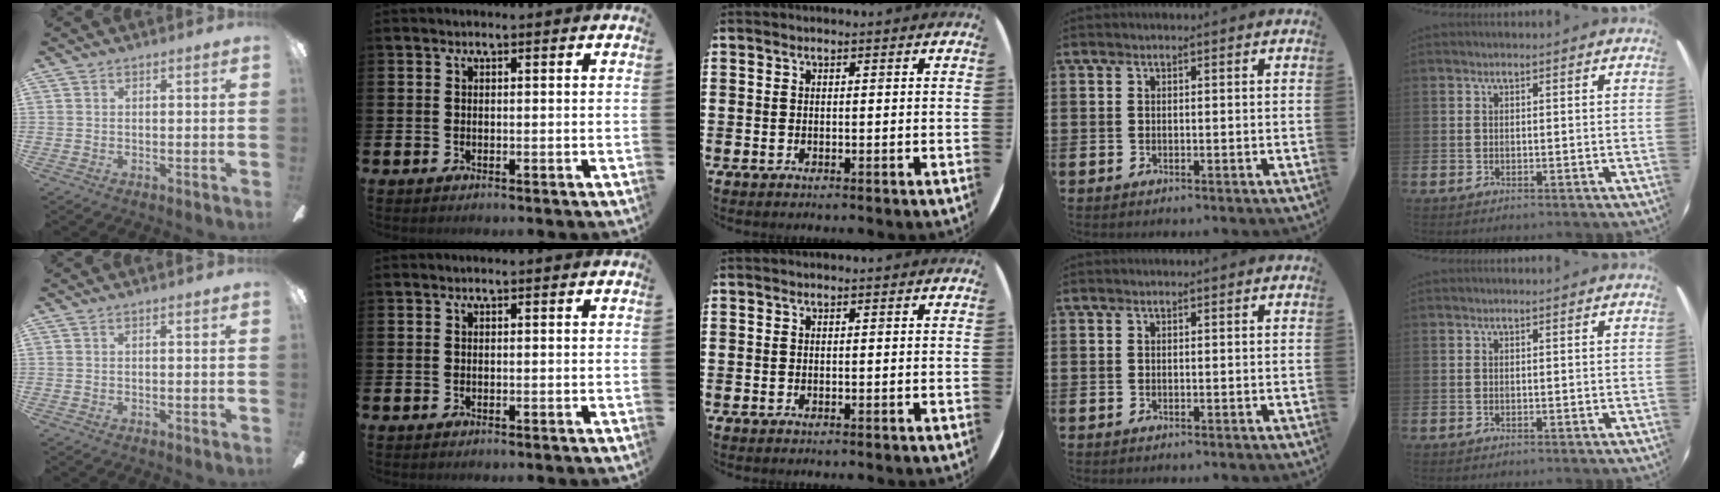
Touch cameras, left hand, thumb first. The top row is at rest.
{}